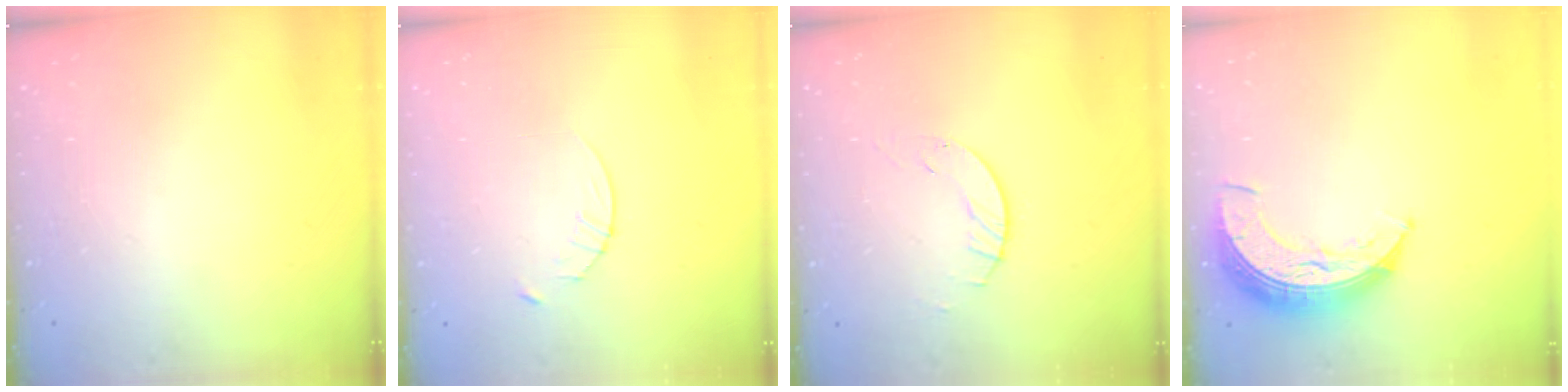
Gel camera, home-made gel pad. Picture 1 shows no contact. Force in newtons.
{"total": 2.9, "press": 2.9, "slide": 0.4}
{"total": 2.9, "press": 2.9, "slide": 0.4}
{"total": 10.5, "press": 10.5, "slide": 0.5}